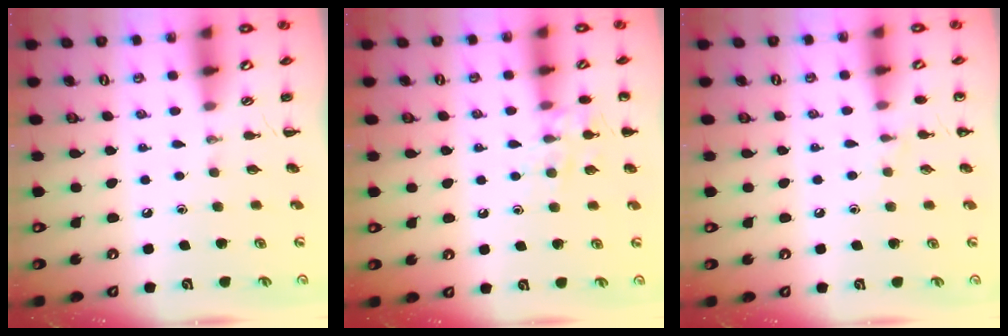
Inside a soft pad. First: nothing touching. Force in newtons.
{"total": 9.2, "press": 9.1, "slide": 1.1}
{"total": 4.2, "press": 4.0, "slide": 1.3}